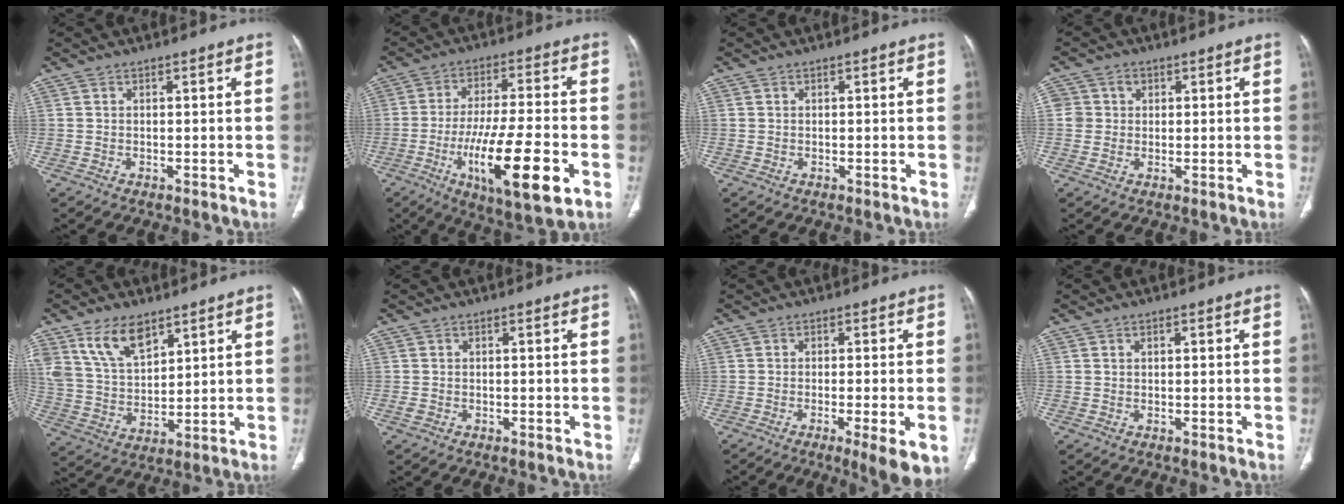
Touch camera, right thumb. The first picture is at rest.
{"total": 18.7, "force": [-6.3, 5.1, 16.9], "torque": [-0.289, 0.008, -0.093]}
{"total": 0.0}
{"total": 3.8, "force": [0.8, 3.6, 0.6], "torque": [0.012, 0.003, 0.014]}
{"total": 11.5, "force": [7.1, 6.1, 6.6], "torque": [-0.107, -0.031, 0.149]}
{"total": 1.0, "force": [-0.4, 0.8, 0.5], "torque": [-0.014, 0.002, -0.007]}
{"total": 8.3, "force": [-3.5, 1.4, 7.4], "torque": [-0.104, -0.011, -0.050]}
{"total": 0.6, "force": [0.2, 0.4, 0.4], "torque": [-0.008, 0.001, 0.003]}